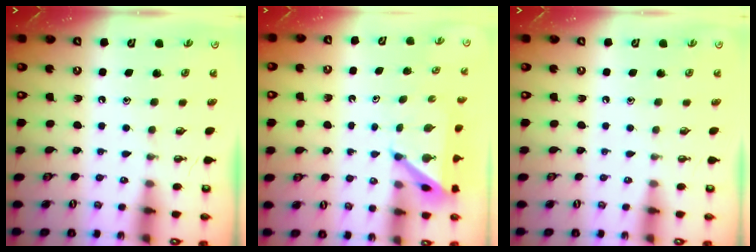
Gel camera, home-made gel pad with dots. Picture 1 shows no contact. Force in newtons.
{"total": 5.1, "press": 5.0, "slide": 0.4}
{"total": 0.0}